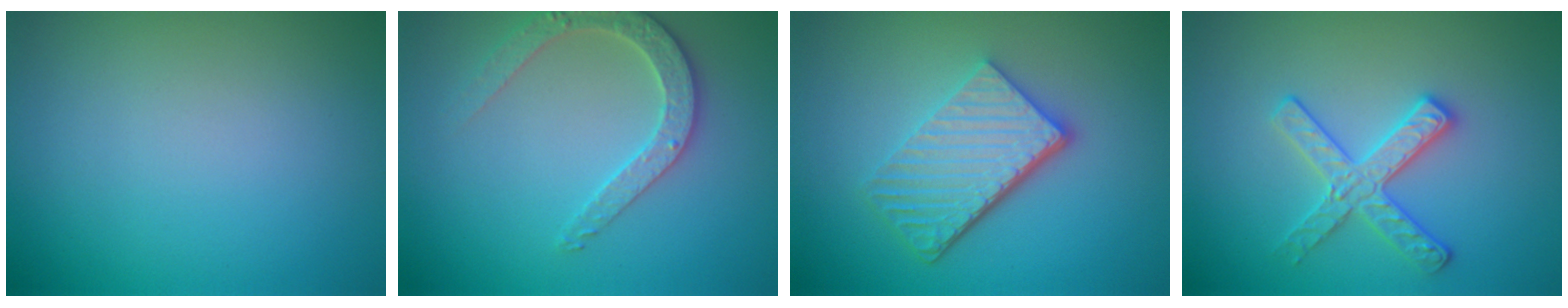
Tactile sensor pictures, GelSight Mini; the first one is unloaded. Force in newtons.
{"total": 2.8, "press": 2.7, "slide": 0.5}
{"total": 5.4, "press": 3.8, "slide": 3.8}
{"total": 2.8, "press": 2.8, "slide": 0.3}